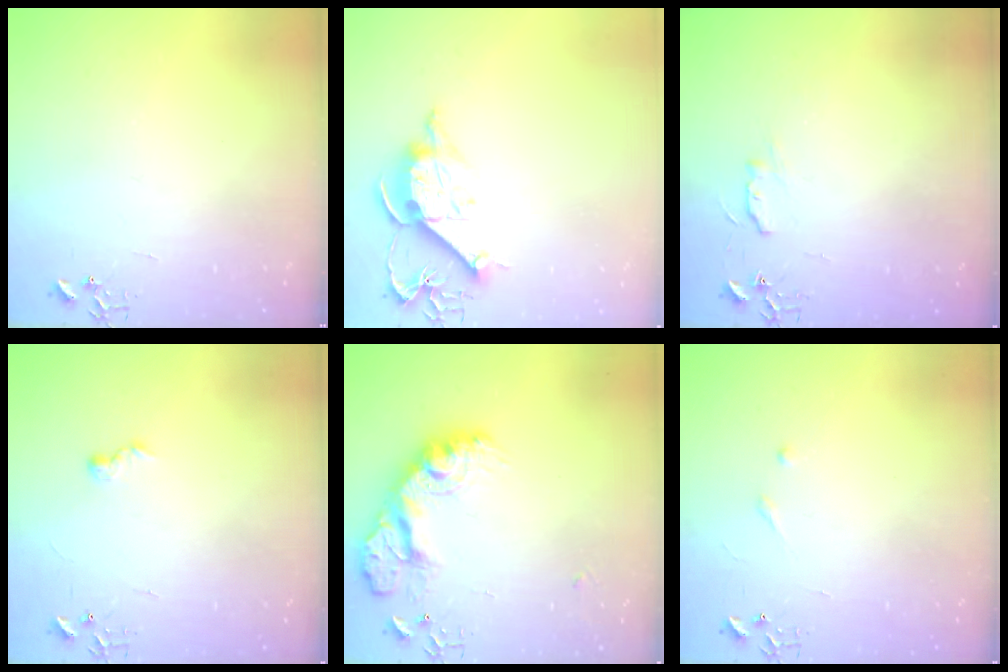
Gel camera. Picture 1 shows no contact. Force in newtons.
{"total": 11.0, "press": 10.9, "slide": 1.2}
{"total": 5.6, "press": 5.6, "slide": 0.7}
{"total": 5.3, "press": 5.2, "slide": 0.7}
{"total": 18.8, "press": 18.7, "slide": 1.6}
{"total": 4.3, "press": 4.2, "slide": 0.4}